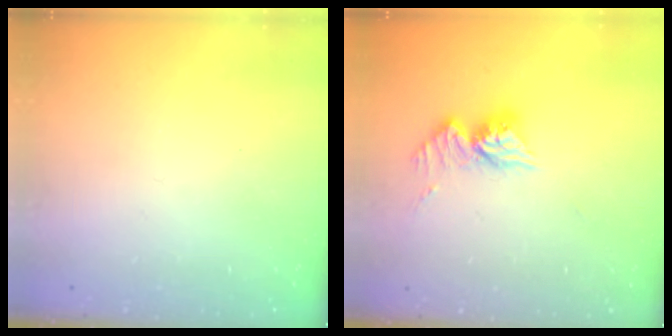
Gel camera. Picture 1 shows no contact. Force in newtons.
{"total": 10.6, "press": 10.6, "slide": 1.0}